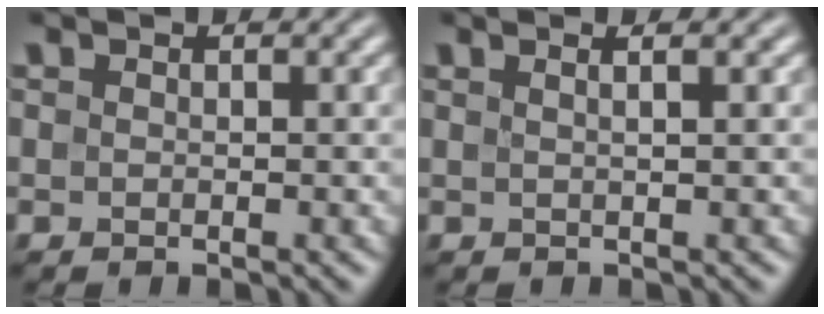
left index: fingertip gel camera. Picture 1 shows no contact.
{"total": 2.5, "force": [1.2, 1.0, 2.0], "torque": [-0.008, 0.008, -0.013]}